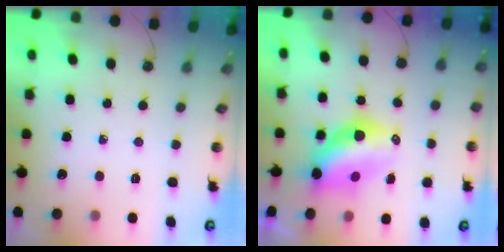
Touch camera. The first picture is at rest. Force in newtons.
{"total": 10.9, "press": 10.1, "slide": 4.1}